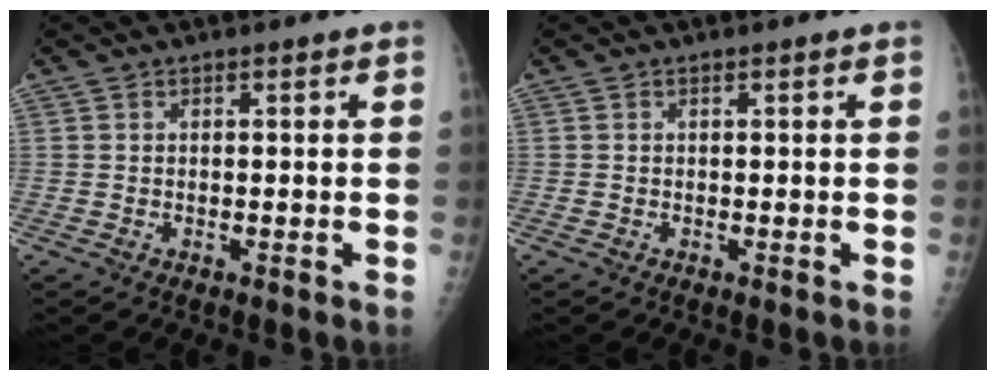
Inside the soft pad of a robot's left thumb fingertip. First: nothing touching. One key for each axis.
{"total": 0.0}